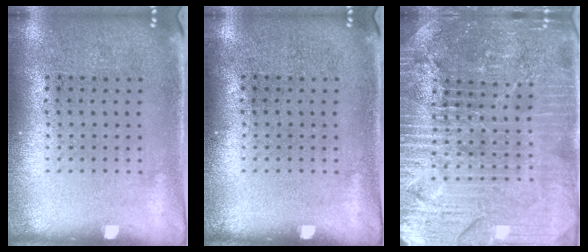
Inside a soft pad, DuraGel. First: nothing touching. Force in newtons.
{"total": 0.0}
{"total": 5.0, "press": 4.7, "slide": 2.0}